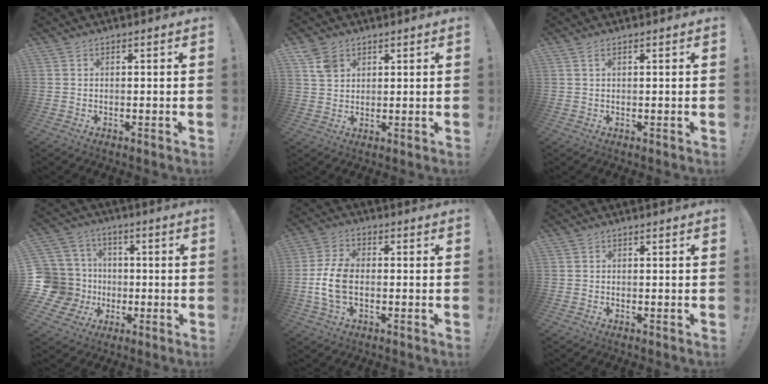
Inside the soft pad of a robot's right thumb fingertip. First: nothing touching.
{"total": 5.6, "force": [3.3, 3.8, 2.4], "torque": [-0.038, -0.010, 0.066]}
{"total": 1.3, "force": [0.5, 0.4, 1.1], "torque": [-0.032, 0.005, 0.010]}
{"total": 15.3, "force": [-1.4, 13.9, 6.3], "torque": [-0.135, 0.013, 0.000]}
{"total": 9.6, "force": [-1.3, 6.1, 7.3], "torque": [-0.146, 0.000, -0.019]}
{"total": 0.5, "force": [-0.2, 0.5, 0.0], "torque": [-0.007, 0.004, -0.001]}